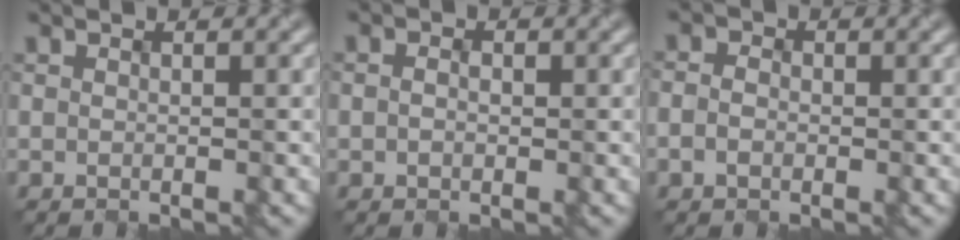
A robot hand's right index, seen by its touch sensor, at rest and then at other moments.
{"total": 1.8, "force": [0.0, 1.4, 1.0], "torque": [-0.017, 0.003, -0.003]}
{"total": 1.9, "force": [-0.6, 1.5, 0.9], "torque": [-0.009, -0.001, -0.014]}